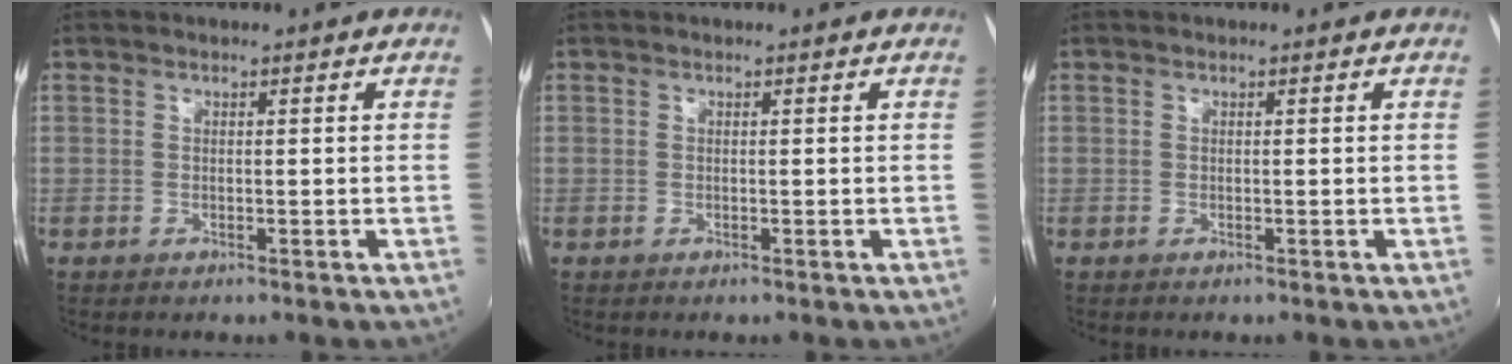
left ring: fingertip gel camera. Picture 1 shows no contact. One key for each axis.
{"total": 0.0}
{"total": 0.0}